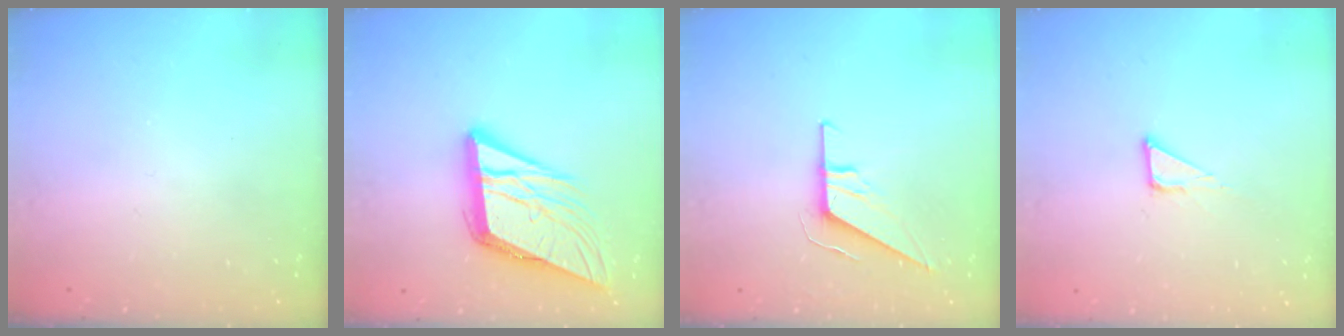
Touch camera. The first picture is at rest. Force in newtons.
{"total": 15.2, "press": 15.0, "slide": 2.6}
{"total": 9.2, "press": 9.1, "slide": 0.9}
{"total": 1.9, "press": 1.9, "slide": 0.1}